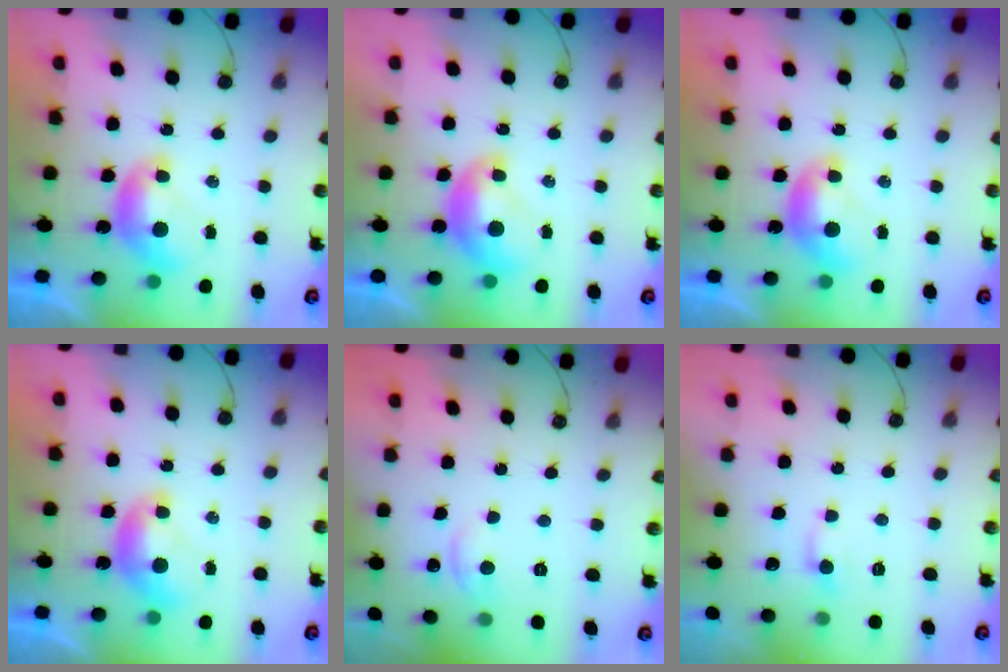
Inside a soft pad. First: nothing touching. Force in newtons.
{"total": 1.6, "press": 1.5, "slide": 0.2}
{"total": 0.0}
{"total": 0.0}
{"total": 0.9, "press": 0.3, "slide": 0.8}
{"total": 0.7, "press": 0.3, "slide": 0.6}